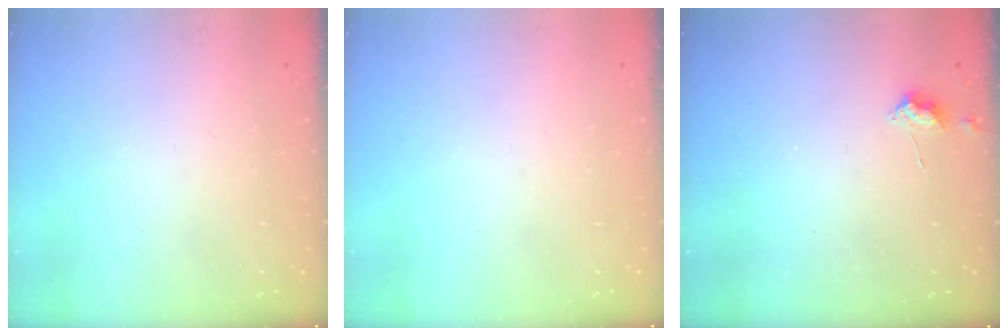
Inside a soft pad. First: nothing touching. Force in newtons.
{"total": 0.0}
{"total": 4.1, "press": 4.1, "slide": 0.5}